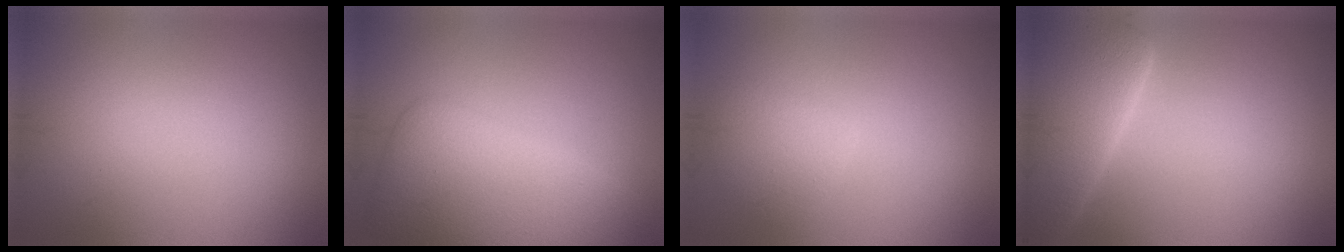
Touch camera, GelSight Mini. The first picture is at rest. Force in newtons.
{"total": 7.5, "press": 7.5, "slide": 0.2}
{"total": 2.4, "press": 2.4, "slide": 0.3}
{"total": 9.4, "press": 9.4, "slide": 0.6}